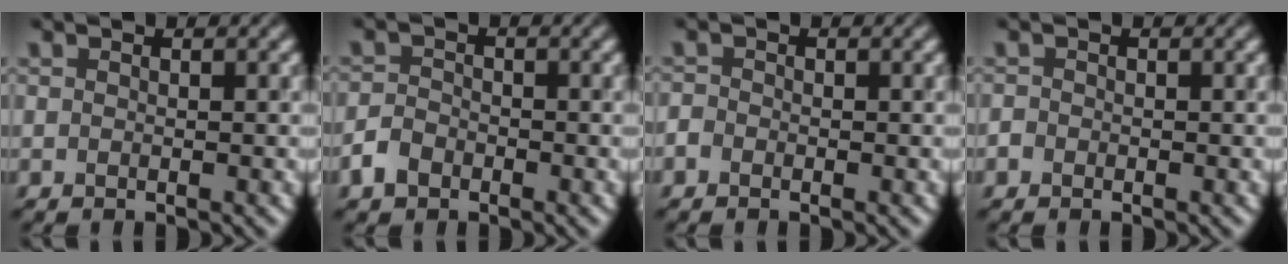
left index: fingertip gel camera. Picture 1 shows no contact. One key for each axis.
{"total": 2.1, "fx": -1.4, "fy": 1.4, "fz": 0.7, "tx": -0.008, "ty": 0.005, "tz": -0.034}
{"total": 0.7, "fx": -0.5, "fy": 0.5, "fz": 0.1, "tx": 0.004, "ty": 0.003, "tz": -0.014}
{"total": 0.5, "fx": -0.4, "fy": 0.4, "fz": 0.0, "tx": 0.006, "ty": 0.004, "tz": -0.008}